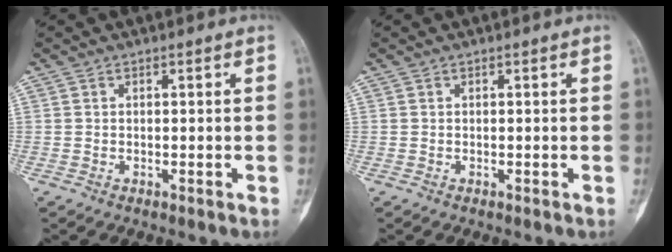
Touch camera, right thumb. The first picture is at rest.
{"total": 0.0}